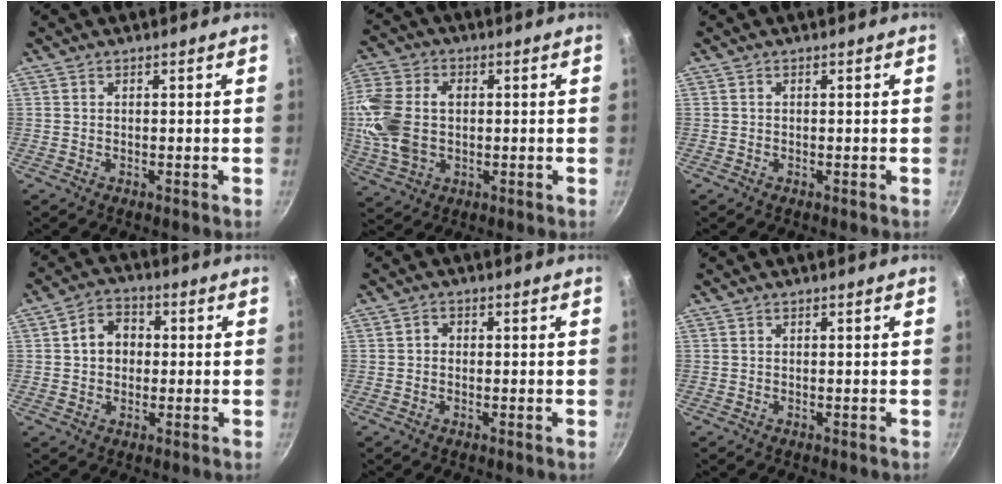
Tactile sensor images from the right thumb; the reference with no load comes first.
{"total": 14.9, "force": [0.4, 10.4, 10.7], "torque": [-0.219, 0.012, 0.002]}
{"total": 0.0}
{"total": 7.0, "force": [0.6, 5.7, 4.0], "torque": [-0.035, 0.014, 0.000]}
{"total": 1.4, "force": [-0.2, 1.3, 0.7], "torque": [-0.009, 0.005, -0.006]}
{"total": 0.0}